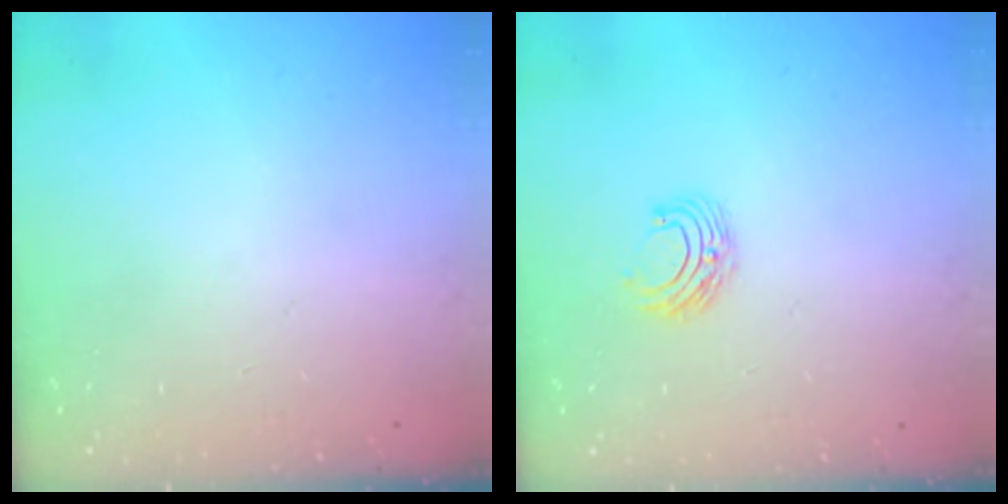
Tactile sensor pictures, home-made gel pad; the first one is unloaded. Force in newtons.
{"total": 6.3, "press": 6.3, "slide": 0.5}